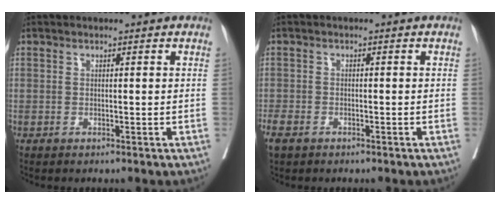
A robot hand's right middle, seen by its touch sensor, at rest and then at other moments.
{"total": 3.4, "force": [-2.4, 1.8, 1.7], "torque": [-0.041, -0.006, -0.037]}